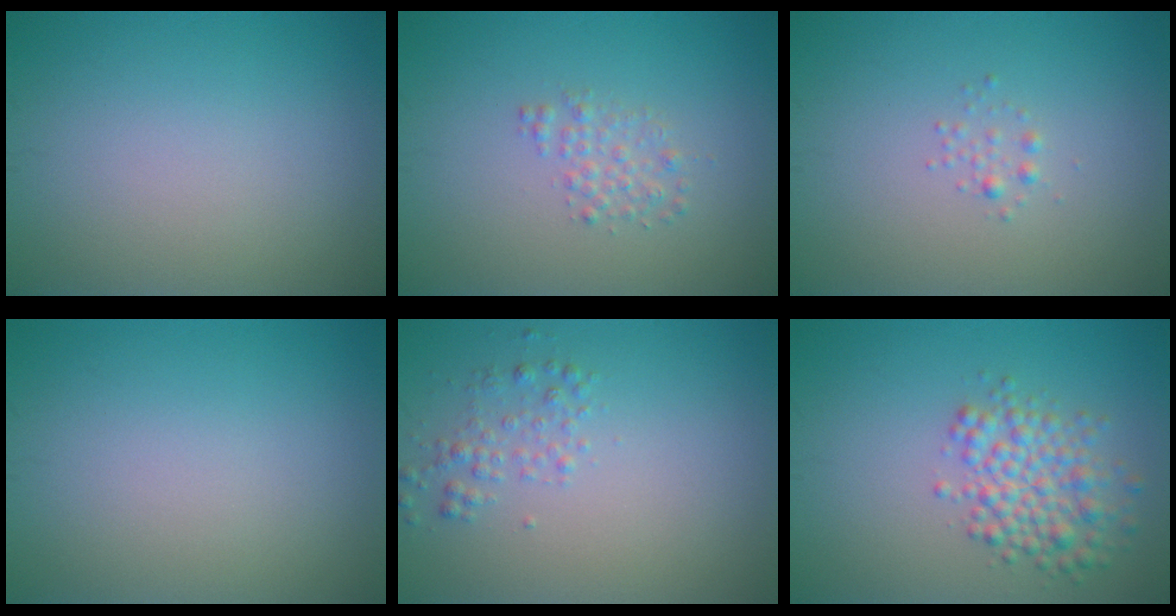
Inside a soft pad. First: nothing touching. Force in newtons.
{"total": 1.6, "press": 1.6, "slide": 0.0}
{"total": 0.8, "press": 0.8, "slide": 0.0}
{"total": 0.0}
{"total": 1.6, "press": 1.6, "slide": 0.0}
{"total": 4.3, "press": 4.3, "slide": 0.2}